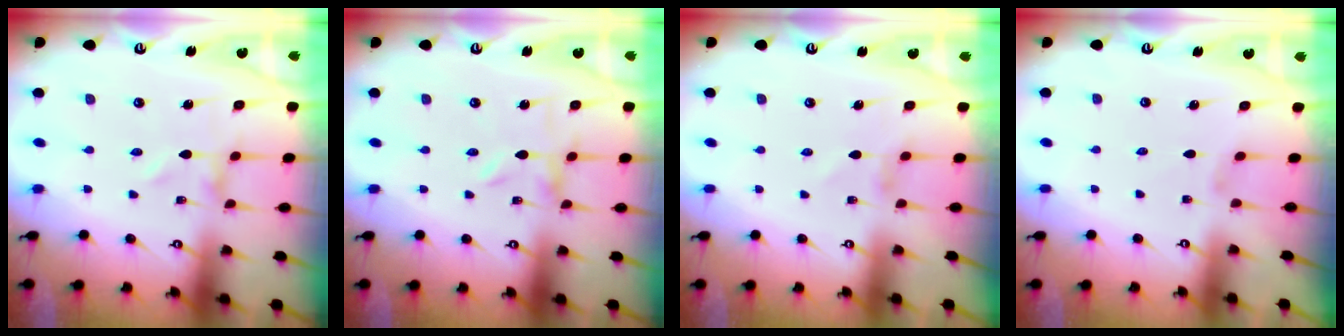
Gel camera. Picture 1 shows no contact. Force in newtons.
{"total": 0.0}
{"total": 3.9, "press": 3.8, "slide": 0.5}
{"total": 1.0, "press": 0.9, "slide": 0.4}